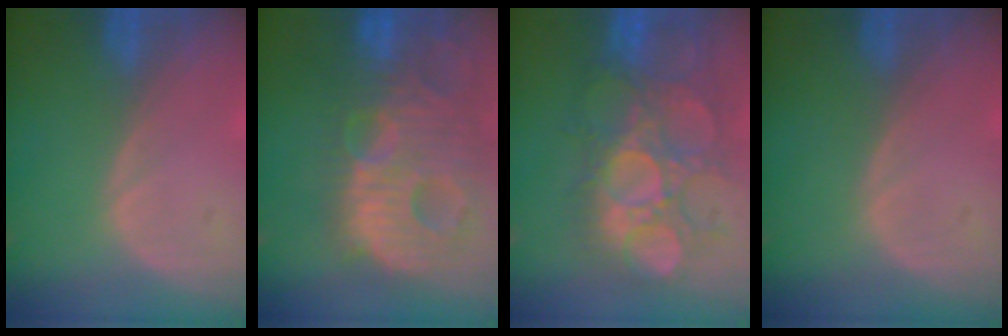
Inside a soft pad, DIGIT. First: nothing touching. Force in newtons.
{"total": 14.1, "press": 12.2, "slide": 7.0}
{"total": 11.2, "press": 10.8, "slide": 3.1}
{"total": 0.0}